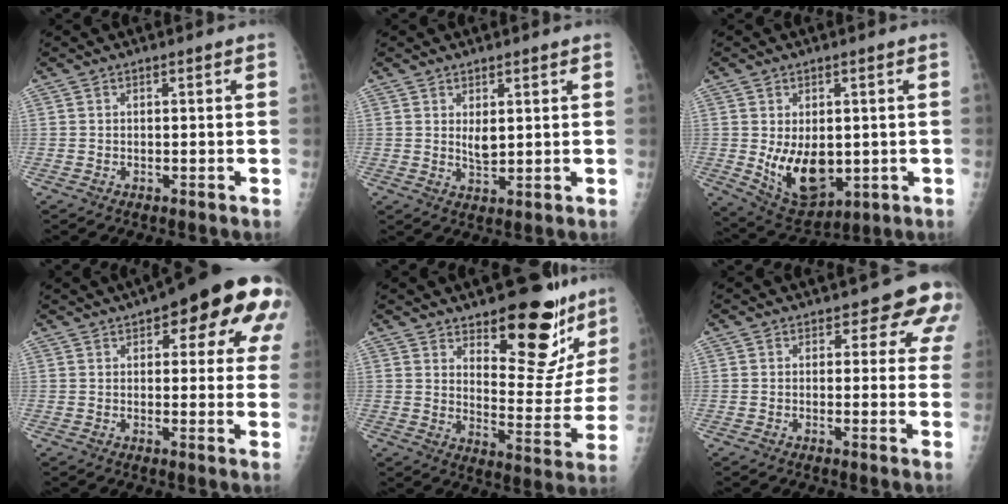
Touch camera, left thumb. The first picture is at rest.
{"total": 3.0, "force": [1.1, 1.4, 2.5], "torque": [-0.038, -0.015, 0.023]}
{"total": 11.3, "force": [-0.9, 7.1, 8.7], "torque": [-0.114, -0.019, 0.012]}
{"total": 19.9, "force": [8.9, 7.5, 16.2], "torque": [-0.175, 0.004, 0.103]}
{"total": 19.6, "force": [13.9, 7.6, 11.6], "torque": [-0.099, -0.111, 0.195]}
{"total": 7.2, "force": [4.5, 4.0, 4.0], "torque": [-0.006, -0.019, 0.033]}